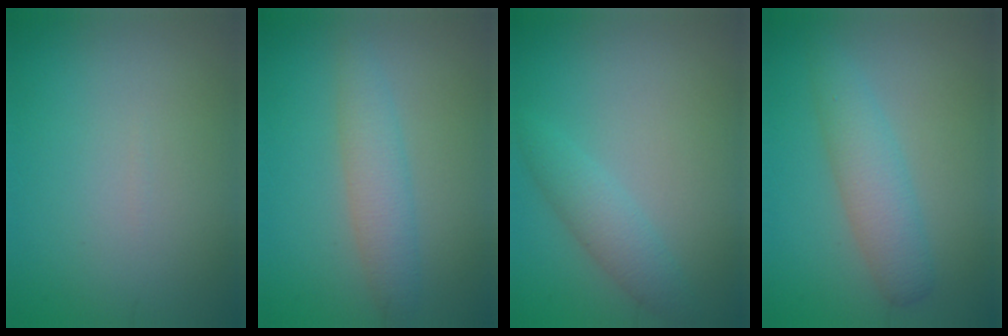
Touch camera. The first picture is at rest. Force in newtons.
{"total": 3.0, "press": 3.0, "slide": 0.1}
{"total": 2.5, "press": 2.5, "slide": 0.2}
{"total": 3.5, "press": 3.5, "slide": 0.0}